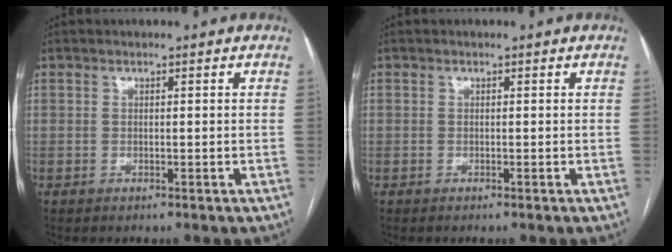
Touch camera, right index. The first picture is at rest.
{"total": 0.0}